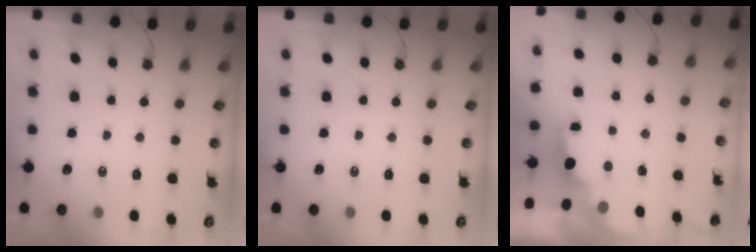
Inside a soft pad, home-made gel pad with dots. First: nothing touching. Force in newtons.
{"total": 0.0}
{"total": 1.7, "press": 1.6, "slide": 0.6}